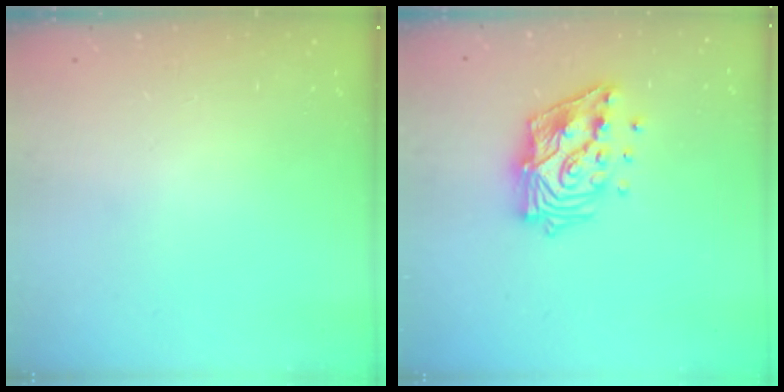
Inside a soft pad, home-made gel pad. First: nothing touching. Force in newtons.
{"total": 14.7, "press": 14.6, "slide": 1.9}